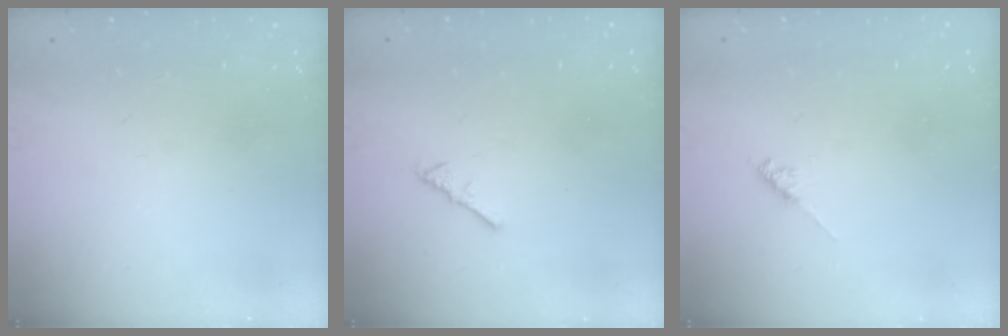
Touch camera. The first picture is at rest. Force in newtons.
{"total": 2.2, "press": 2.1, "slide": 0.5}
{"total": 4.9, "press": 4.8, "slide": 0.8}